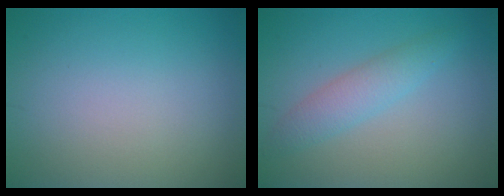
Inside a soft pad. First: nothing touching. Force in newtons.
{"total": 2.7, "press": 2.7, "slide": 0.1}